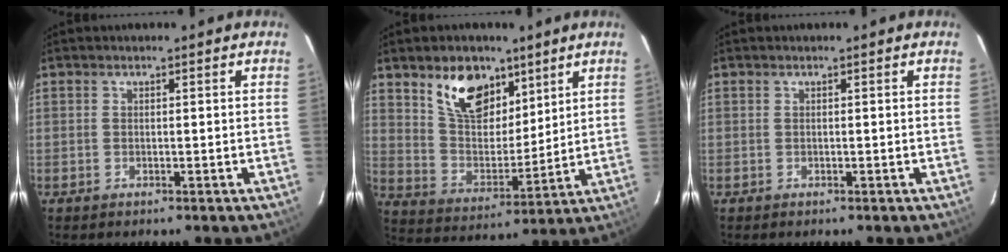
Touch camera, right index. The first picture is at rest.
{"total": 13.4, "force": [8.2, 7.6, 7.4], "torque": [-0.133, 0.010, 0.157]}
{"total": 0.0}